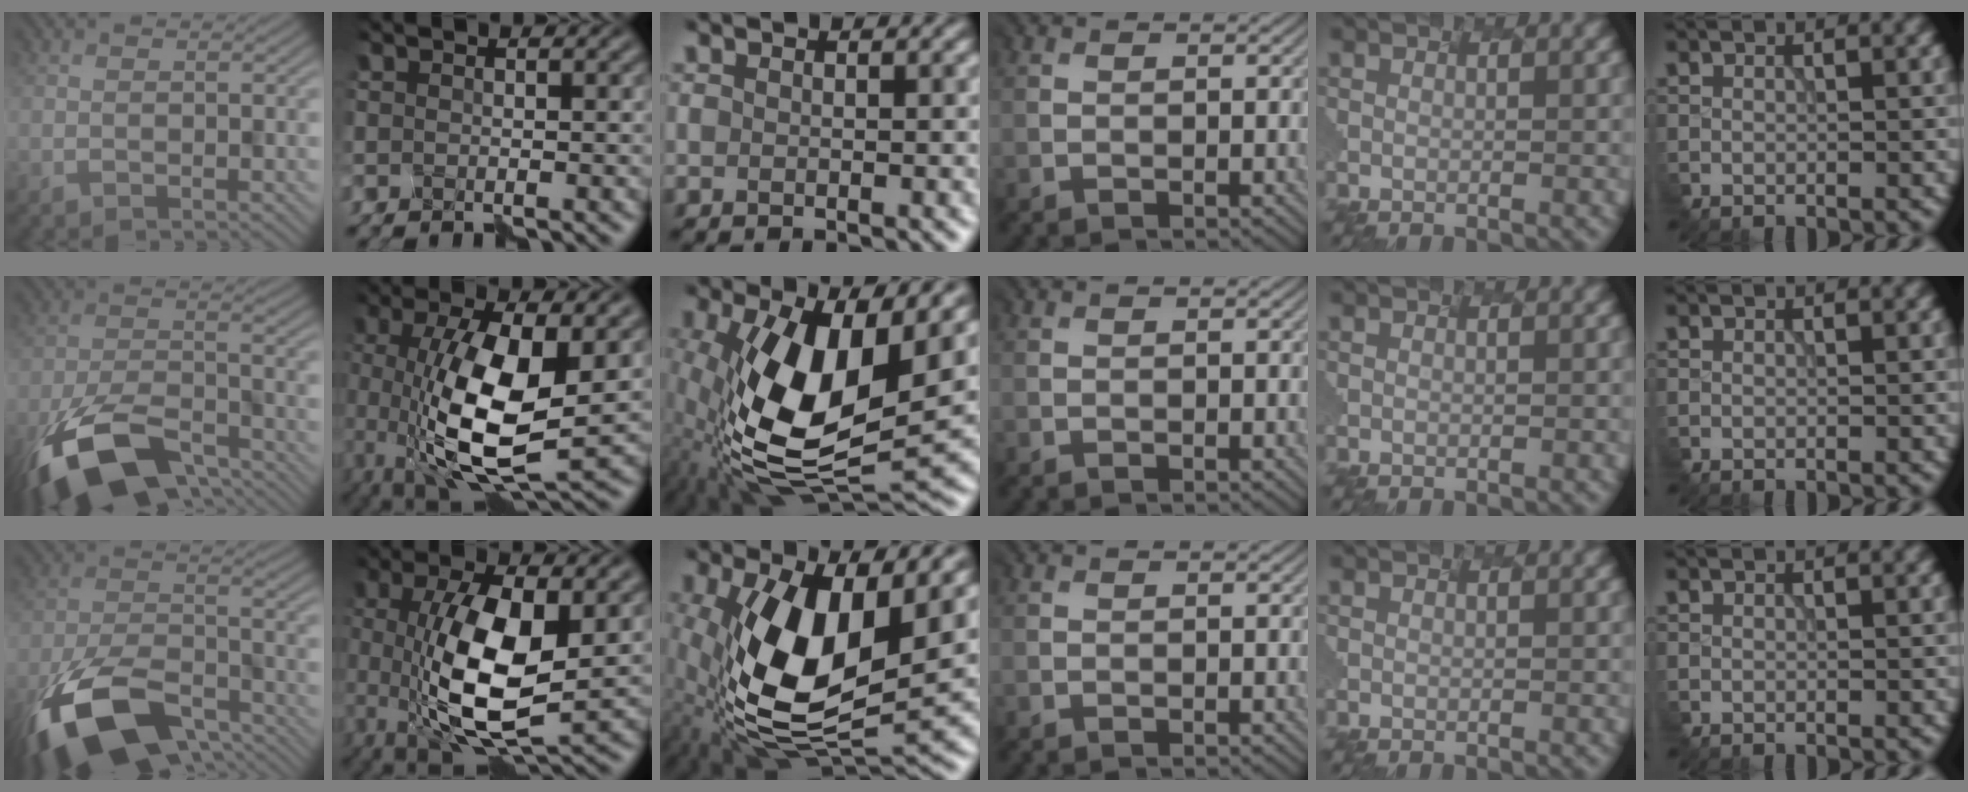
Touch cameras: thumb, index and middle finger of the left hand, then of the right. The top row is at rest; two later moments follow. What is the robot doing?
{"motion": "disassemble", "object": "markers"}